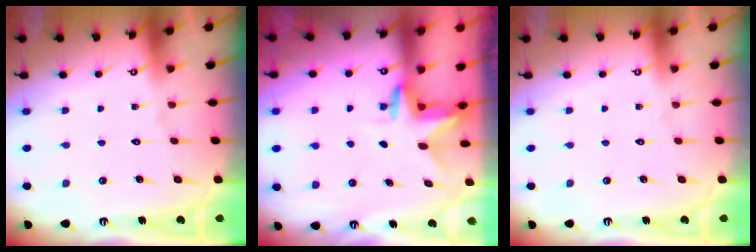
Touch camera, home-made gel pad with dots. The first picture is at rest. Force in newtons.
{"total": 3.1, "press": 3.1, "slide": 0.4}
{"total": 0.0}